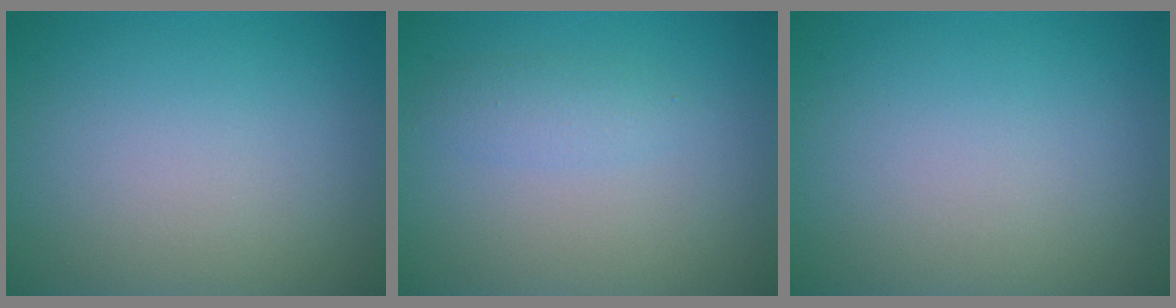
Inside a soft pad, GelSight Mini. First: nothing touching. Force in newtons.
{"total": 1.5, "press": 1.5, "slide": 0.1}
{"total": 0.0}